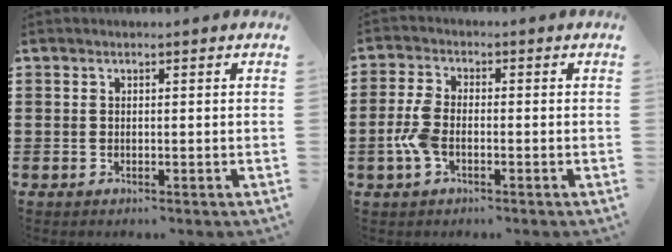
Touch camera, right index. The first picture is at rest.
{"total": 4.8, "force": [-1.5, 2.4, 3.9], "torque": [-0.104, -0.006, -0.034]}